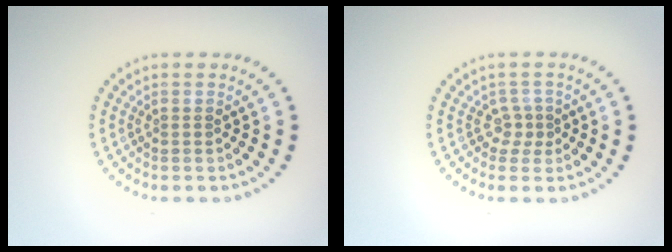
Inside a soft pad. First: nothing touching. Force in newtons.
{"total": 1.6, "press": 1.1, "slide": 1.2}